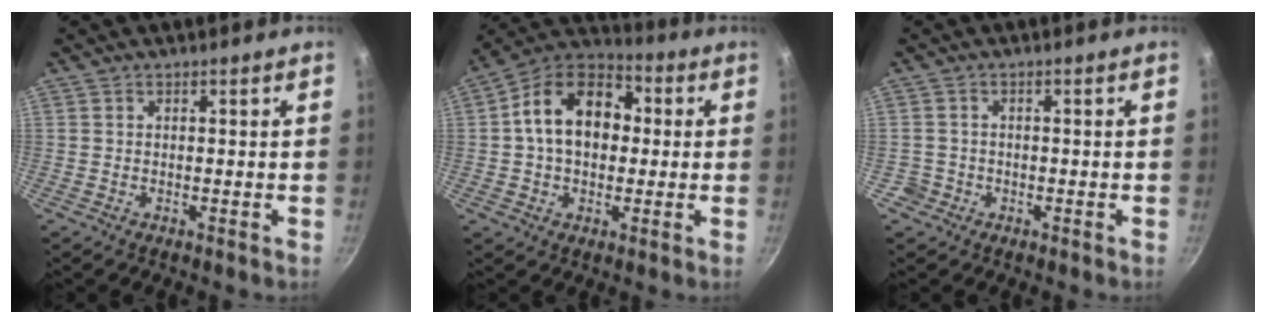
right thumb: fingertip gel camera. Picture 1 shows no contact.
{"total": 15.6, "force": [1.7, 11.1, 10.9], "torque": [-0.144, 0.033, 0.007]}
{"total": 2.3, "force": [-1.0, 2.0, 0.2], "torque": [0.009, 0.023, -0.012]}